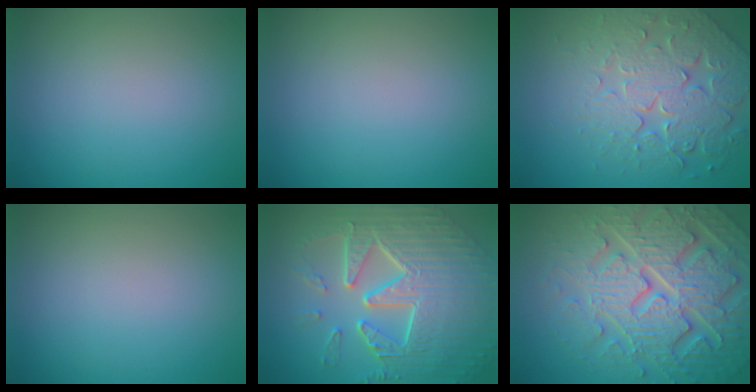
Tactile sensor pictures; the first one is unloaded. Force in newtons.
{"total": 0.0}
{"total": 5.8, "press": 5.2, "slide": 2.7}
{"total": 0.0}
{"total": 9.8, "press": 6.7, "slide": 7.2}
{"total": 7.9, "press": 7.7, "slide": 2.0}